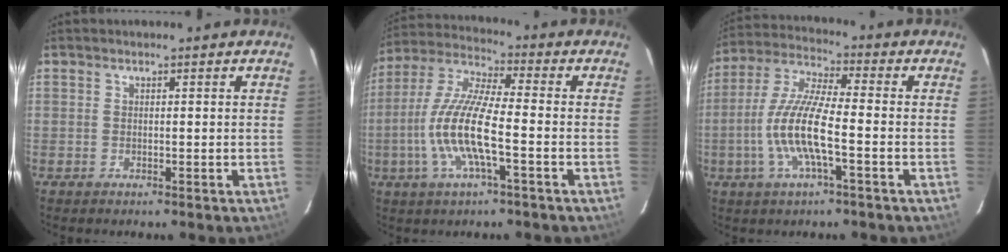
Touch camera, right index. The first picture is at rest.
{"total": 13.3, "force": [-3.6, 2.4, 12.6], "torque": [-0.263, -0.003, -0.073]}
{"total": 12.0, "force": [-3.2, 2.1, 11.4], "torque": [-0.240, -0.002, -0.065]}